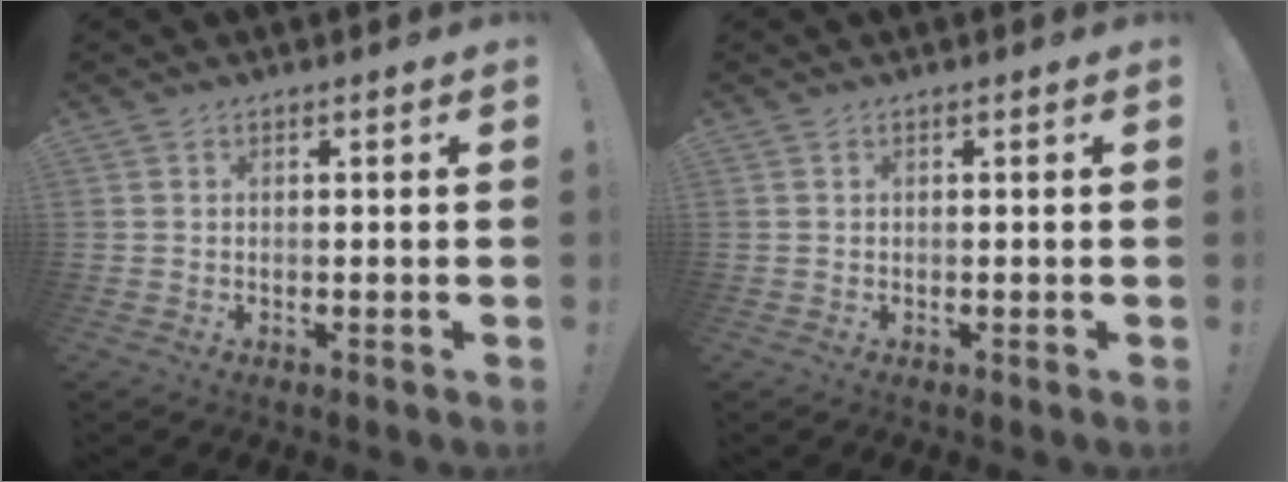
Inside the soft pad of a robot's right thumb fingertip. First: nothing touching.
{"total": 0.0}